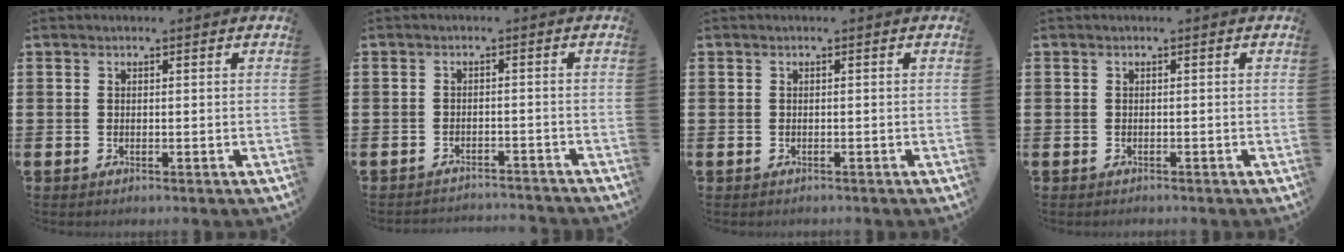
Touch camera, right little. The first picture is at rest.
{"total": 1.9, "force": [-1.9, -0.1, -0.2], "torque": [-0.002, 0.003, -0.042]}
{"total": 0.0}
{"total": 0.0}